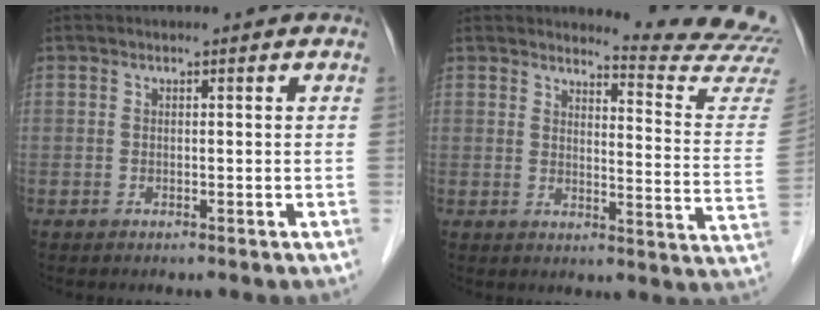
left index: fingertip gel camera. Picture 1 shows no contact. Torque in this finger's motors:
{"motor_torque": [0.38, -0.43, 0.19, 0.01]}